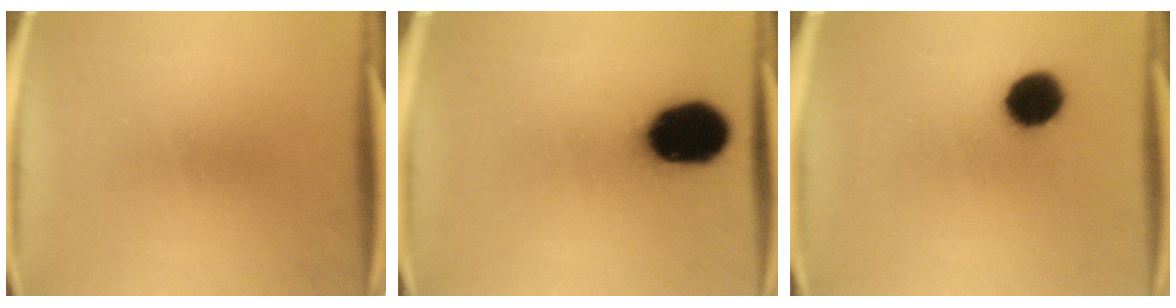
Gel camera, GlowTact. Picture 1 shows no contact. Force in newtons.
{"total": 18.6}
{"total": 9.5}